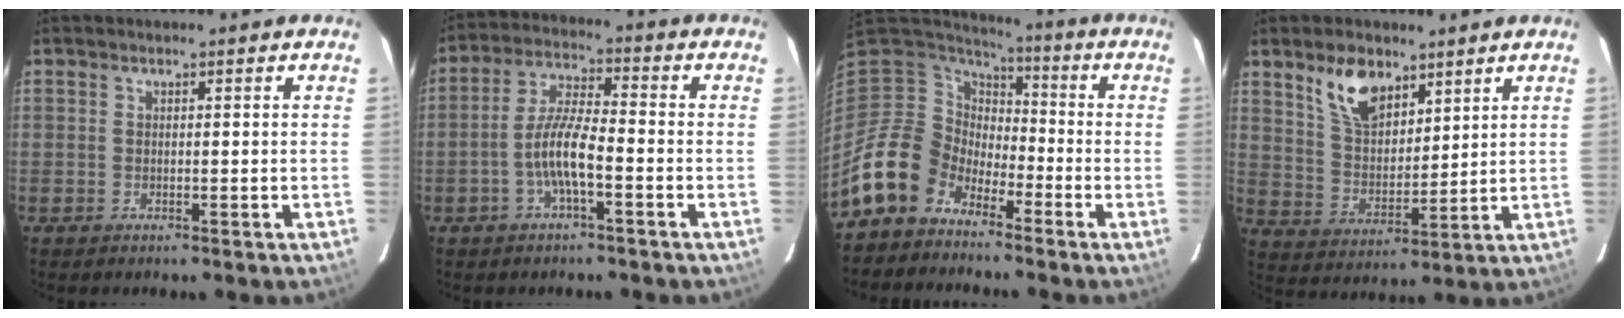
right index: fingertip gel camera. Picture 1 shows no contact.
{"total": 7.5, "force": [-2.9, 1.4, 6.7], "torque": [-0.141, 0.006, -0.055]}
{"total": 11.3, "force": [-8.1, 7.6, 2.0], "torque": [-0.061, 0.026, -0.158]}
{"total": 10.1, "force": [6.4, 5.3, 5.7], "torque": [-0.103, 0.013, 0.128]}